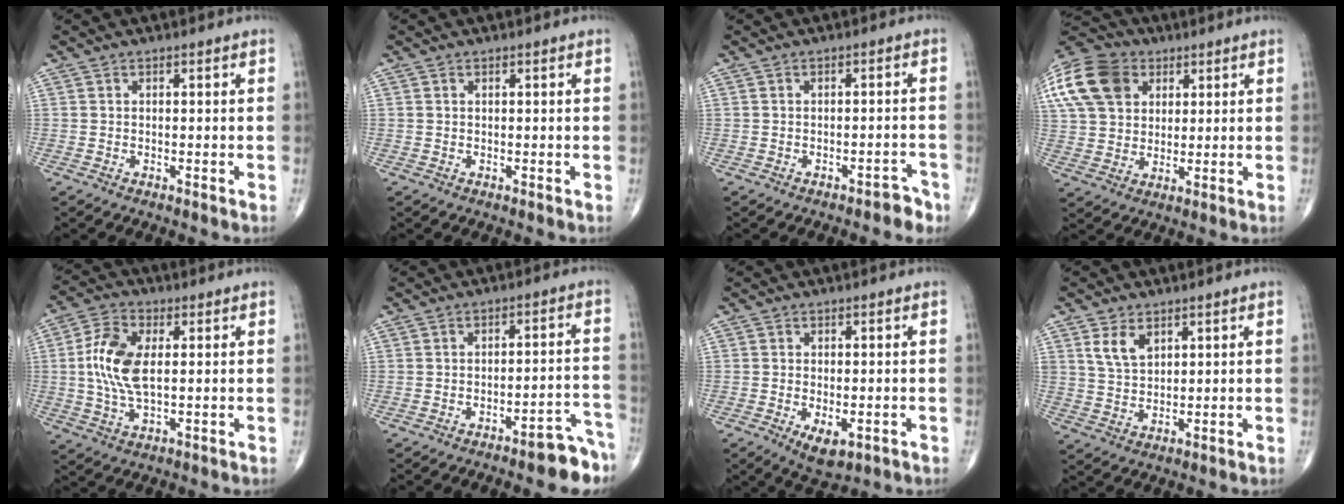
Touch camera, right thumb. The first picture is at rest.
{"total": 0.0}
{"total": 2.1, "force": [-1.6, 0.7, 1.2], "torque": [-0.014, 0.014, -0.020]}
{"total": 20.4, "force": [7.7, 15.2, 11.2], "torque": [-0.250, 0.031, 0.141]}
{"total": 10.5, "force": [1.0, 5.4, 8.9], "torque": [-0.191, 0.003, 0.020]}
{"total": 7.4, "force": [-5.4, 2.0, 4.6], "torque": [-0.037, 0.056, -0.066]}
{"total": 5.4, "force": [-1.8, 2.7, 4.2], "torque": [-0.068, -0.009, -0.020]}
{"total": 5.4, "force": [2.8, 3.2, 3.2], "torque": [-0.049, -0.016, 0.059]}